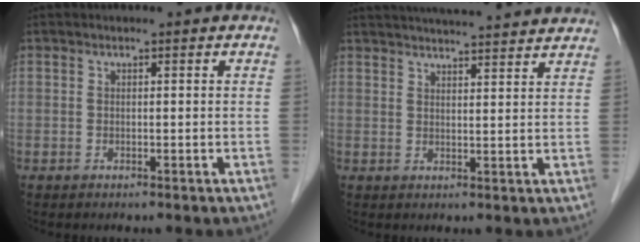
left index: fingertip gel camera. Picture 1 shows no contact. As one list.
[{"total": 17.7, "force": [16.5, 1.1, 6.1], "torque": [-0.097, 0.027, 0.219]}]